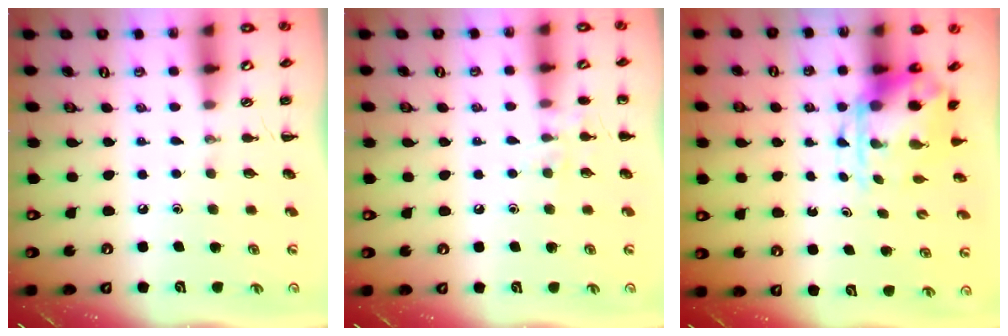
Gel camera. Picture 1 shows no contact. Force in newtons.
{"total": 6.3, "press": 6.2, "slide": 1.2}
{"total": 4.7, "press": 4.6, "slide": 0.4}